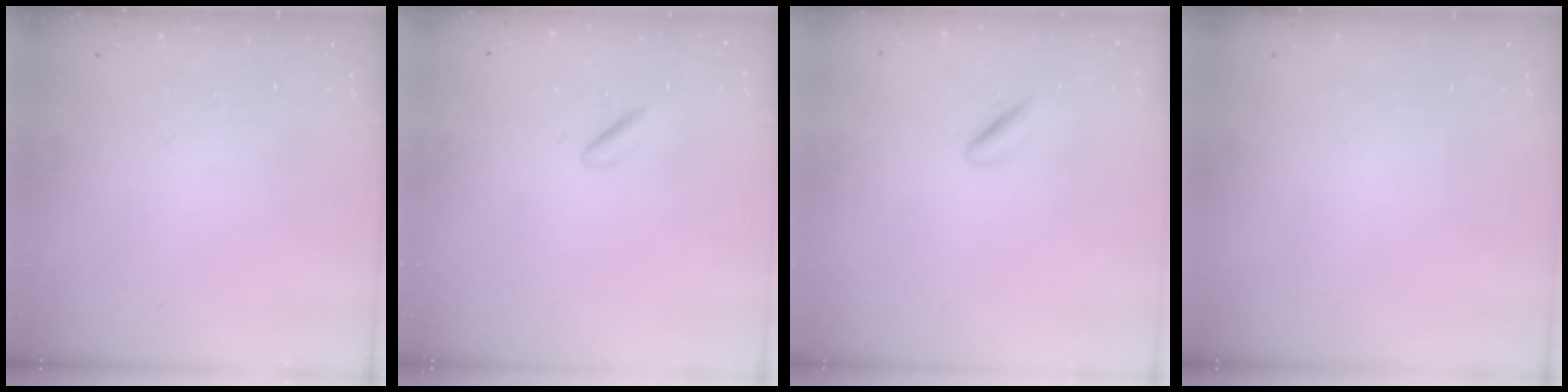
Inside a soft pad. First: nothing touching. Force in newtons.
{"total": 1.8, "press": 1.6, "slide": 0.8}
{"total": 2.8, "press": 2.6, "slide": 1.2}
{"total": 0.0}